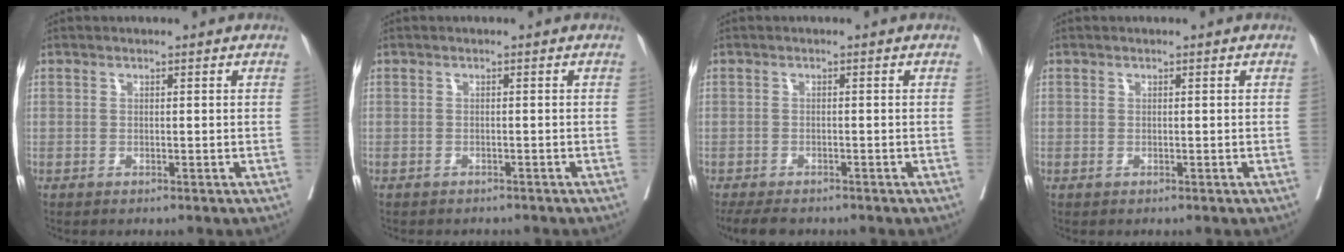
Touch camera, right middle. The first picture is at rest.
{"total": 3.0, "force": [-2.7, 1.0, 0.8], "torque": [-0.014, -0.002, -0.031]}
{"total": 5.0, "force": [-4.2, 1.7, 2.2], "torque": [-0.030, -0.009, -0.066]}
{"total": 0.0}